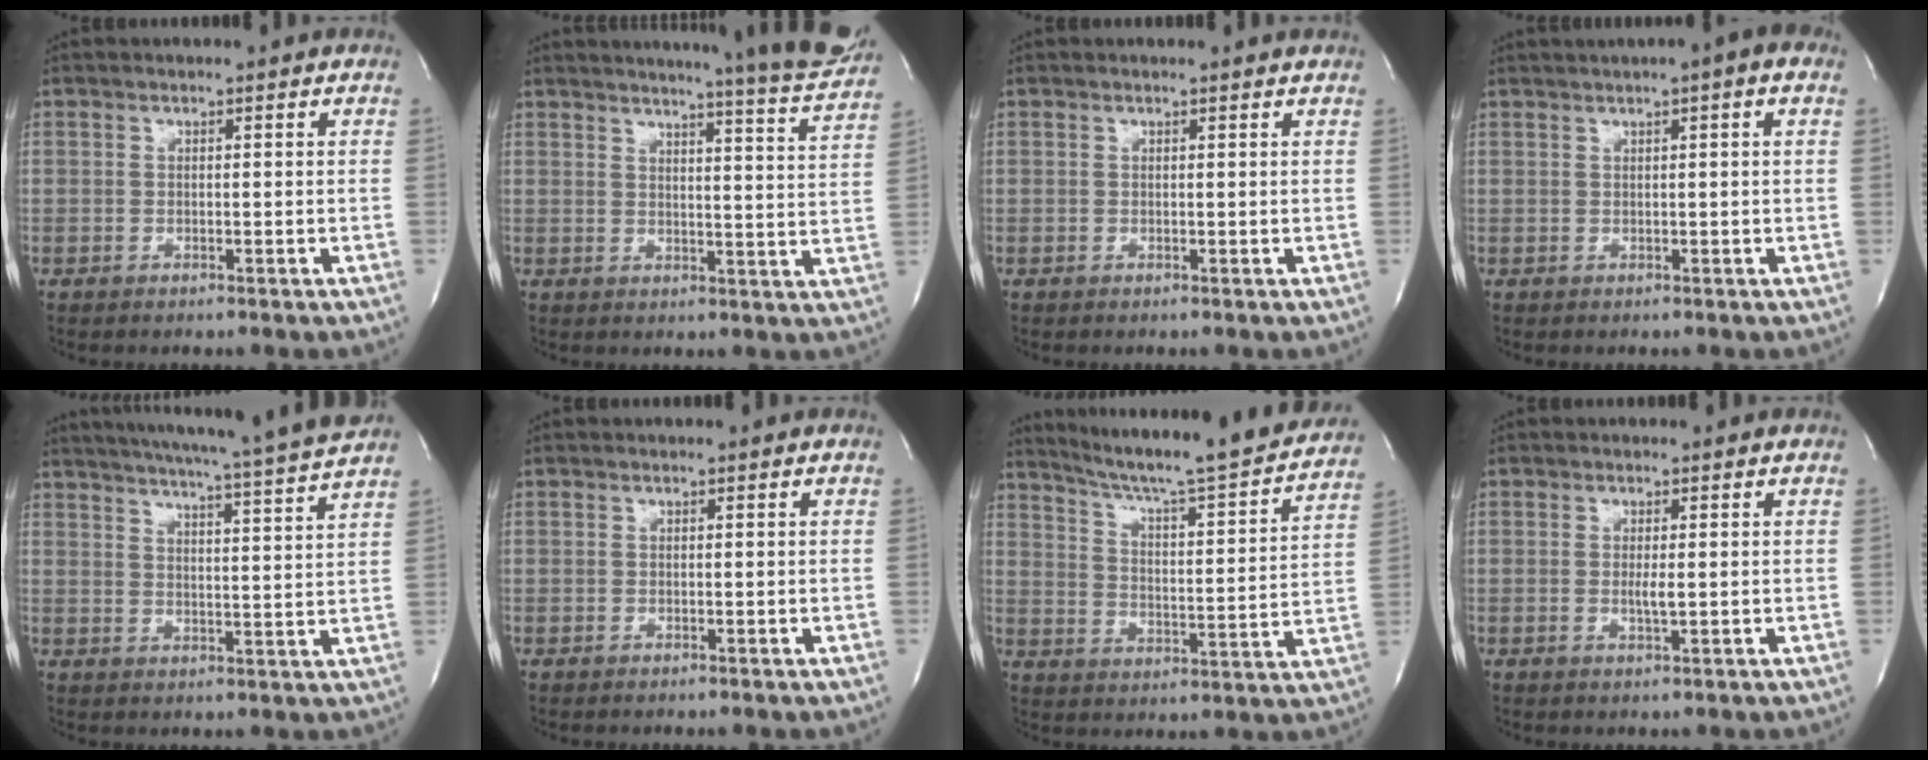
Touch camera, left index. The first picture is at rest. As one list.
[{"total": 18.3, "force": [16.9, -0.3, 7.1], "torque": [-0.102, -0.077, 0.190]}, {"total": 1.7, "force": [1.7, -0.1, 0.3], "torque": [-0.012, 0.001, 0.014]}, {"total": 4.6, "force": [2.4, 0.2, 4.0], "torque": [-0.060, 0.021, 0.033]}, {"total": 18.1, "force": [16.4, -1.9, 7.4], "torque": [-0.130, -0.038, 0.214]}, {"total": 0.0}, {"total": 23.4, "force": [21.1, 0.9, 10.1], "torque": [-0.159, -0.043, 0.284]}, {"total": 1.7, "force": [-0.1, 0.1, 1.7], "torque": [-0.035, -0.005, -0.001]}]